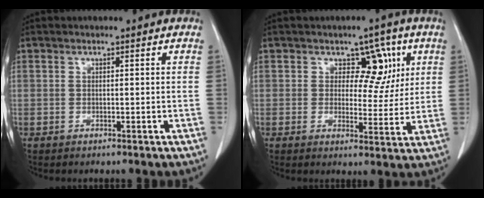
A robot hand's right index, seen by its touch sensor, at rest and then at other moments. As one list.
[{"total": 6.4, "force": [2.5, 4.3, 3.9], "torque": [-0.032, 0.006, 0.034]}]